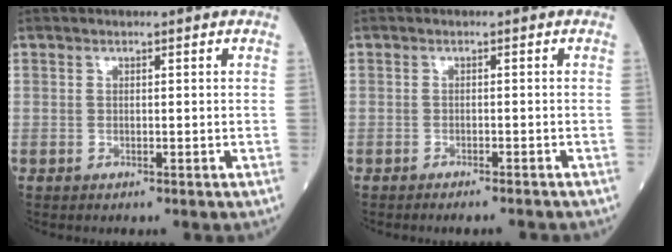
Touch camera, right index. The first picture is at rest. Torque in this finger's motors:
{"motor_torque": [-0.01, 0.03, -0.03, 0.00]}